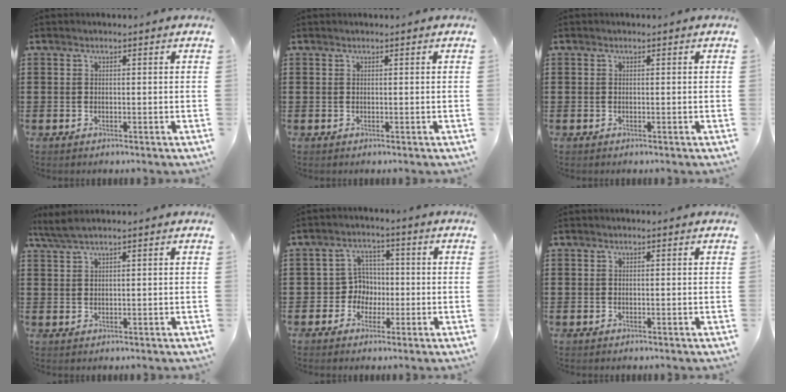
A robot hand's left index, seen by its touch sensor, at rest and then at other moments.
{"total": 0.0}
{"total": 0.0}
{"total": 2.4, "force": [1.7, 0.2, 1.7], "torque": [-0.036, 0.001, 0.031]}
{"total": 4.9, "force": [-1.1, 4.6, 1.4], "torque": [-0.044, 0.014, -0.024]}
{"total": 0.0}